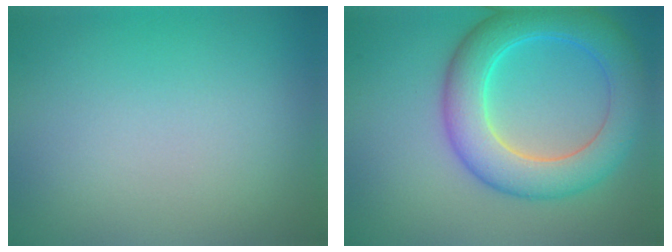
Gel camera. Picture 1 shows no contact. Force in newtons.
{"total": 7.7, "press": 7.7, "slide": 0.1}